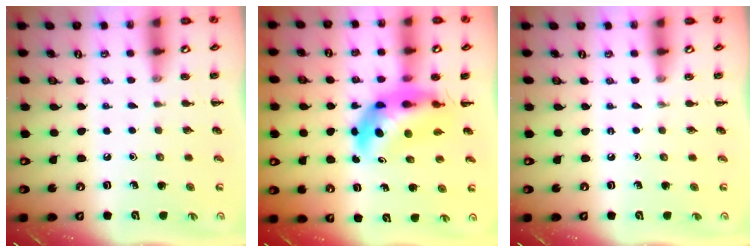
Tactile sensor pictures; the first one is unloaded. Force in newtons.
{"total": 8.0, "press": 7.7, "slide": 2.0}
{"total": 0.0}